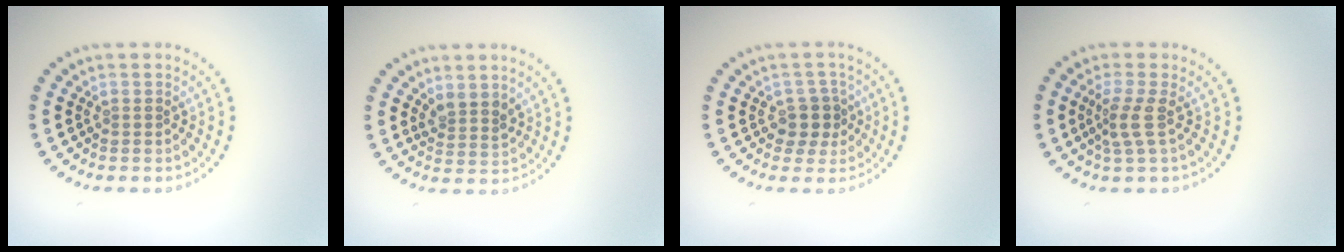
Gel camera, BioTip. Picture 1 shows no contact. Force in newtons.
{"total": 2.0, "press": 1.7, "slide": 1.0}
{"total": 2.5, "press": 2.1, "slide": 1.4}
{"total": 2.3, "press": 1.6, "slide": 1.6}